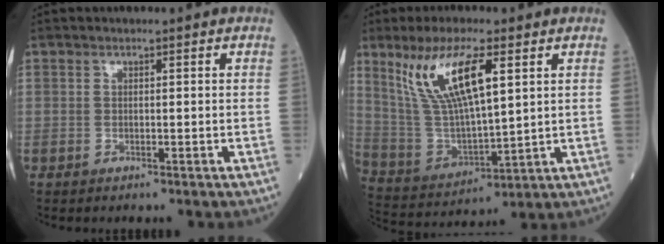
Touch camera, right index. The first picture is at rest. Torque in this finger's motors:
{"motor_torque": [0.48, 0.41, 0.66, 0.21]}